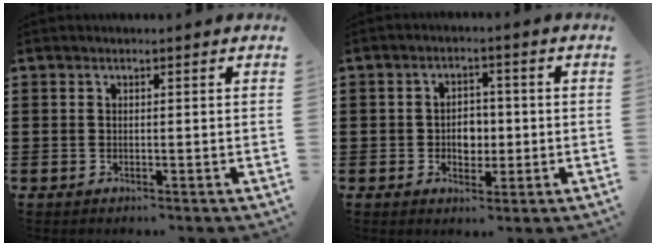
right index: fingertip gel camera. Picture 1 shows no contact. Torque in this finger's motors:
{"motor_torque": [2.14, 0.00, 0.13, 0.02]}